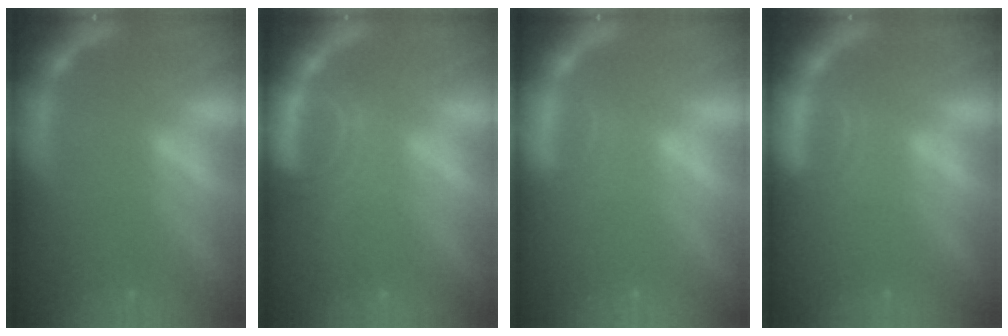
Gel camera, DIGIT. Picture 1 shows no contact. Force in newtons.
{"total": 4.5}
{"total": 1.4}
{"total": 1.9}